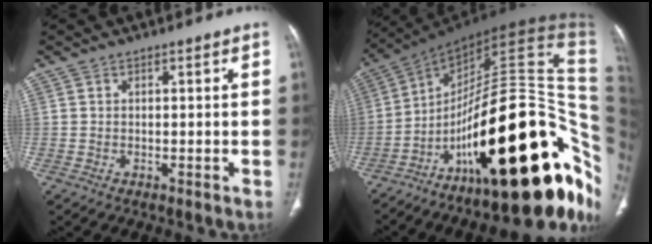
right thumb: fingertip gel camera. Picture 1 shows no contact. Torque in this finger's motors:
{"motor_torque": [3.99, 1.02, 2.18, -0.58, 0.91]}